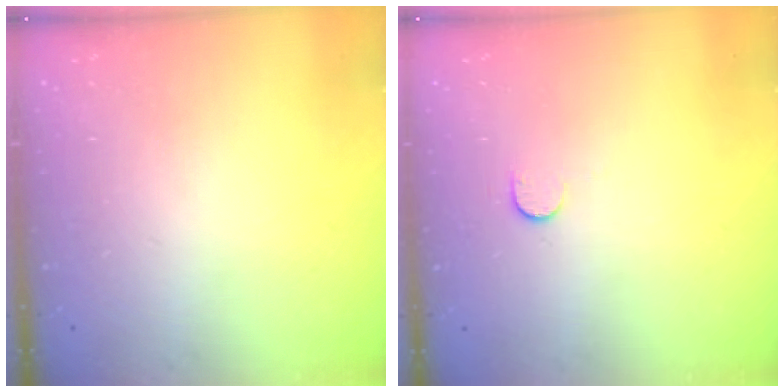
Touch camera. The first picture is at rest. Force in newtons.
{"total": 6.1, "press": 6.1, "slide": 0.6}